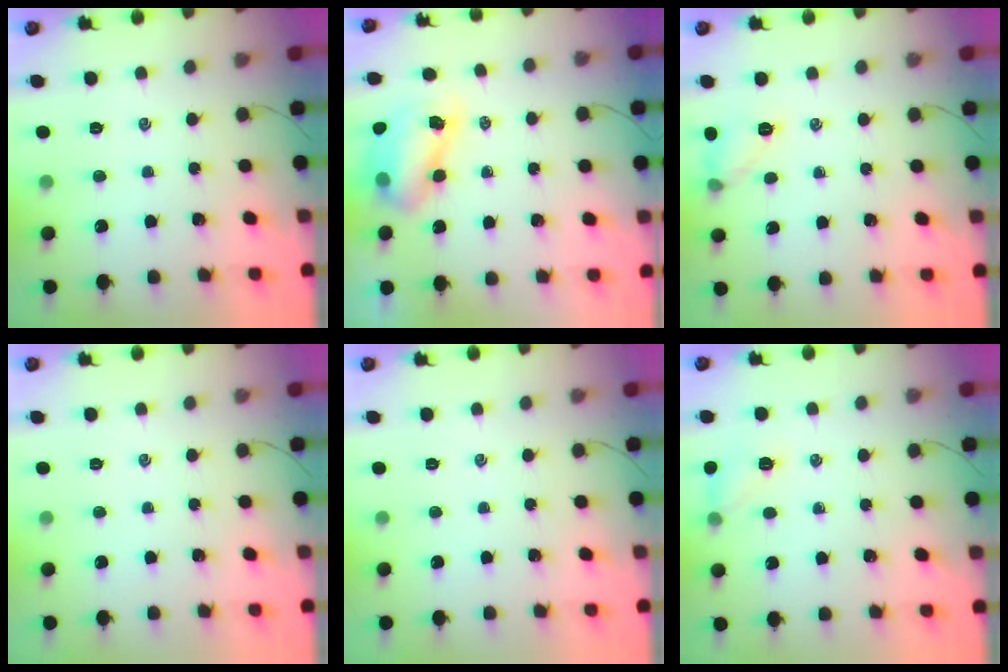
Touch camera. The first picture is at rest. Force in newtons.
{"total": 8.2, "press": 8.0, "slide": 2.0}
{"total": 6.9, "press": 6.7, "slide": 1.5}
{"total": 0.0}
{"total": 0.0}
{"total": 8.2, "press": 8.0, "slide": 1.7}